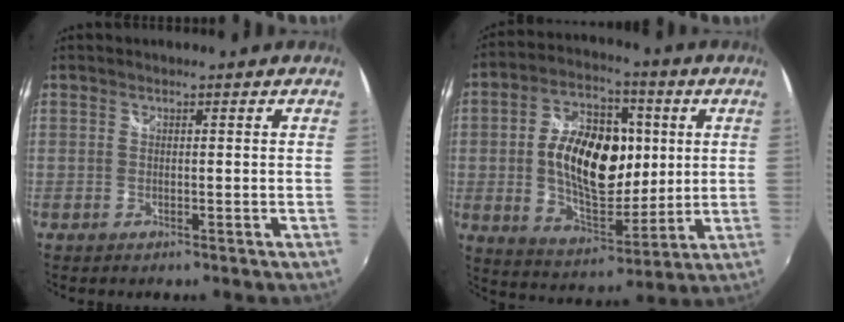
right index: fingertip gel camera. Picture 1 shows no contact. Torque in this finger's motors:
{"motor_torque": [1.01, 0.38, 0.62, 0.21]}